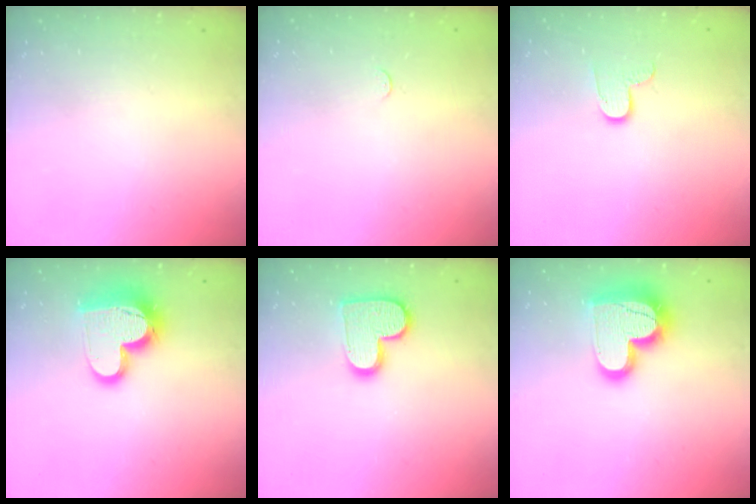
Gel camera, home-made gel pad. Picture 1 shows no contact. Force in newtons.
{"total": 2.7, "press": 2.7, "slide": 0.2}
{"total": 6.9, "press": 6.8, "slide": 0.6}
{"total": 16.6, "press": 16.5, "slide": 1.3}
{"total": 13.9, "press": 13.9, "slide": 0.9}
{"total": 19.2, "press": 19.1, "slide": 1.6}